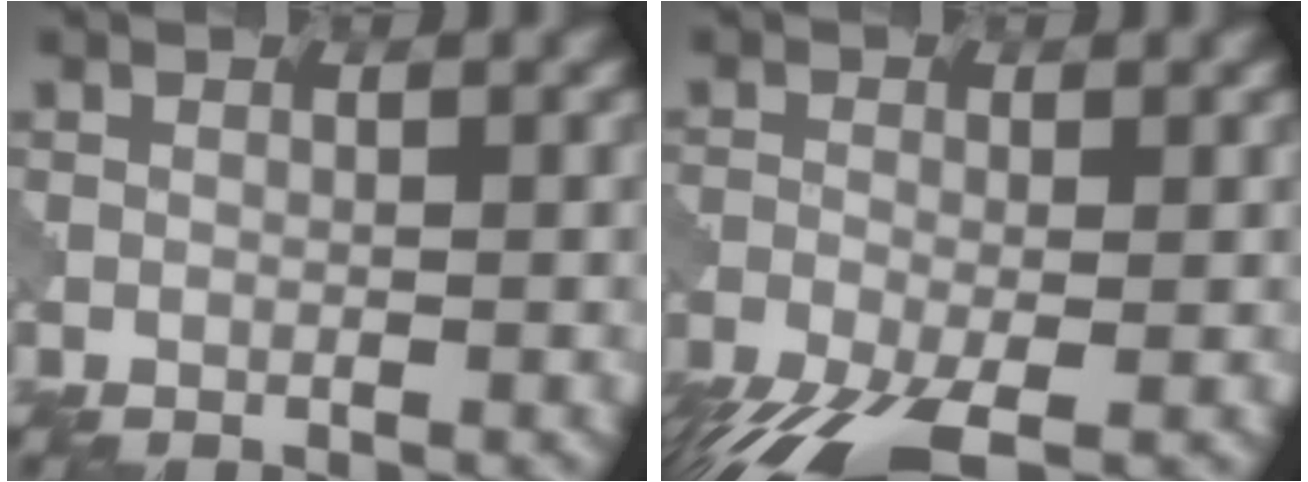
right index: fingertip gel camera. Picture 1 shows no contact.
{"total": 8.2, "force": [-5.2, 3.0, 5.5], "torque": [-0.122, -0.023, -0.095]}